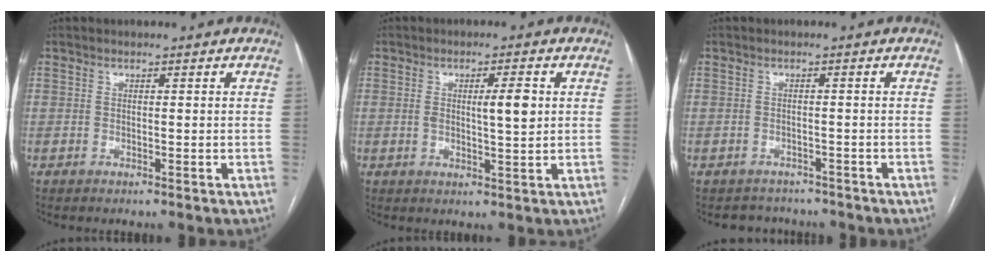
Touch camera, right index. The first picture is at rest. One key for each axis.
{"total": 4.4, "fx": 0.9, "fy": 0.8, "fz": 4.3, "tx": -0.067, "ty": 0.002, "tz": 0.014}
{"total": 3.6, "fx": -3.1, "fy": 1.7, "fz": -0.5, "tx": 0.006, "ty": 0.010, "tz": -0.044}